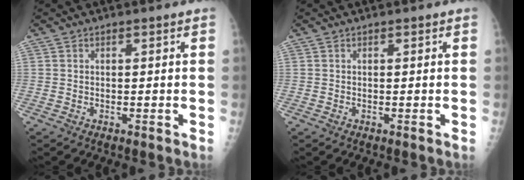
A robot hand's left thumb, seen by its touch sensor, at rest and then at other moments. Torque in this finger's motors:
{"motor_torque": [-0.01, 0.01, 0.00, 0.00, 0.00]}